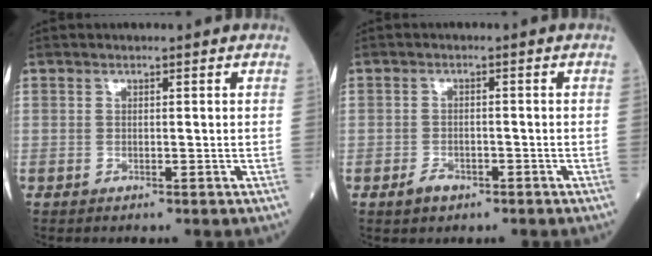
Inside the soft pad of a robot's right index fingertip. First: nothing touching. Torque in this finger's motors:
{"motor_torque": [-0.07, -0.11, 0.02, -0.01]}